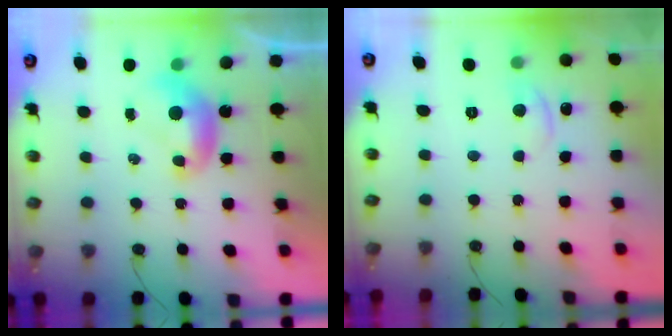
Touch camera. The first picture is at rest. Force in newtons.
{"total": 0.9, "press": 0.7, "slide": 0.5}